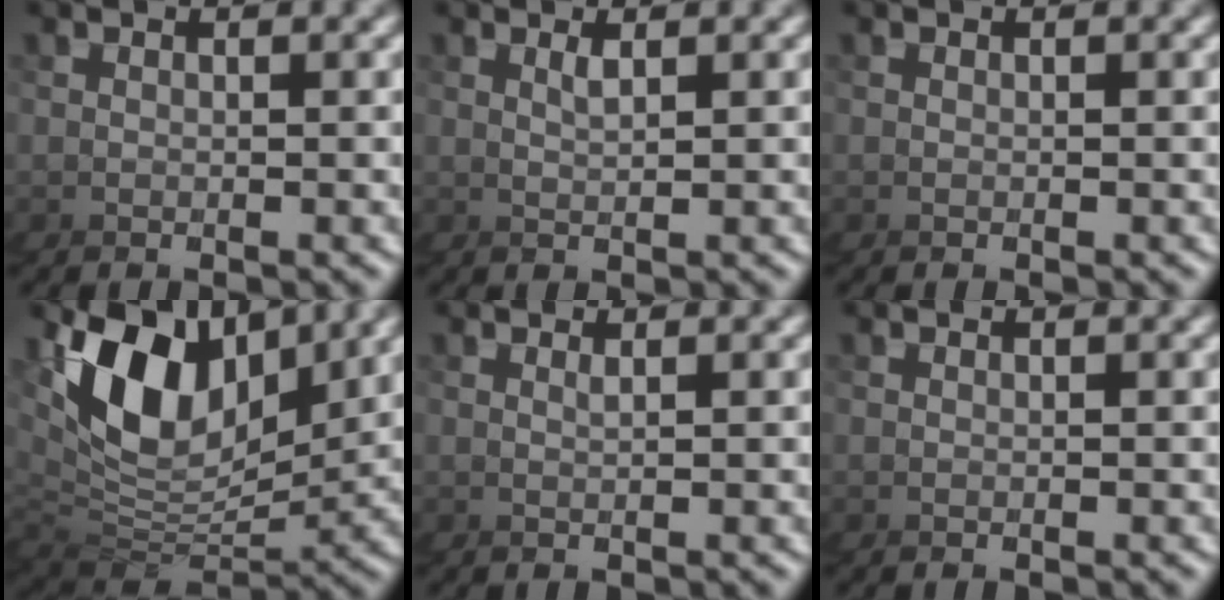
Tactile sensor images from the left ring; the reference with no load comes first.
{"total": 1.7, "force": [1.2, -1.2, -0.3], "torque": [-0.014, 0.005, 0.017]}
{"total": 0.0}
{"total": 6.4, "force": [3.0, 4.3, 3.6], "torque": [-0.095, 0.011, 0.037]}
{"total": 1.1, "force": [0.7, -0.8, 0.1], "torque": [-0.010, 0.005, 0.012]}
{"total": 0.0}